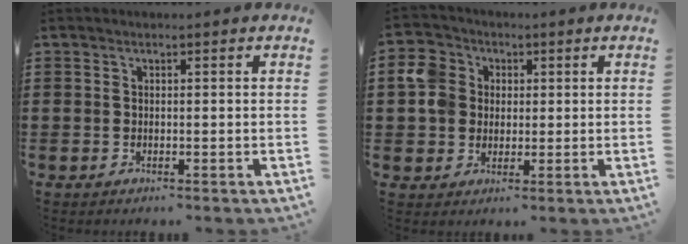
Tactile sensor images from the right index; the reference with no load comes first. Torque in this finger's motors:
{"motor_torque": [0.51, -0.12, 0.22, 0.08]}